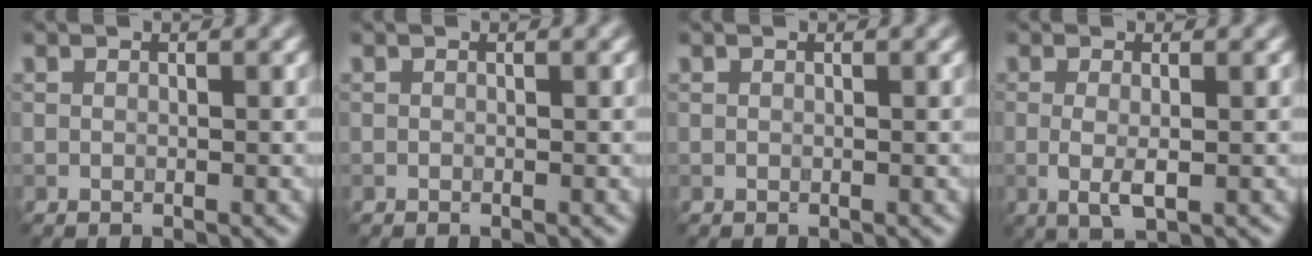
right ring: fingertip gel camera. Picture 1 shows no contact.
{"total": 0.0}
{"total": 0.0}
{"total": 2.4, "force": [-0.3, 0.7, 2.2], "torque": [-0.051, -0.007, -0.007]}